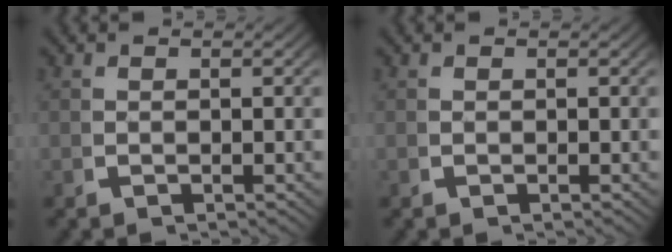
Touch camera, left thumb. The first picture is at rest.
{"total": 0.0}